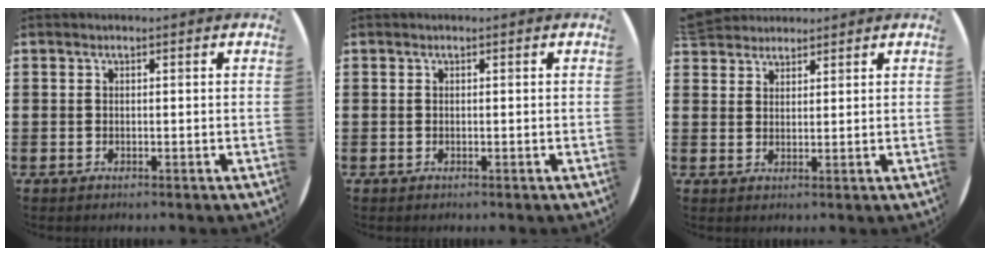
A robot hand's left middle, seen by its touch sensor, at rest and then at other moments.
{"total": 0.0}
{"total": 3.3, "force": [3.1, 1.0, -0.2], "torque": [-0.004, -0.003, 0.061]}